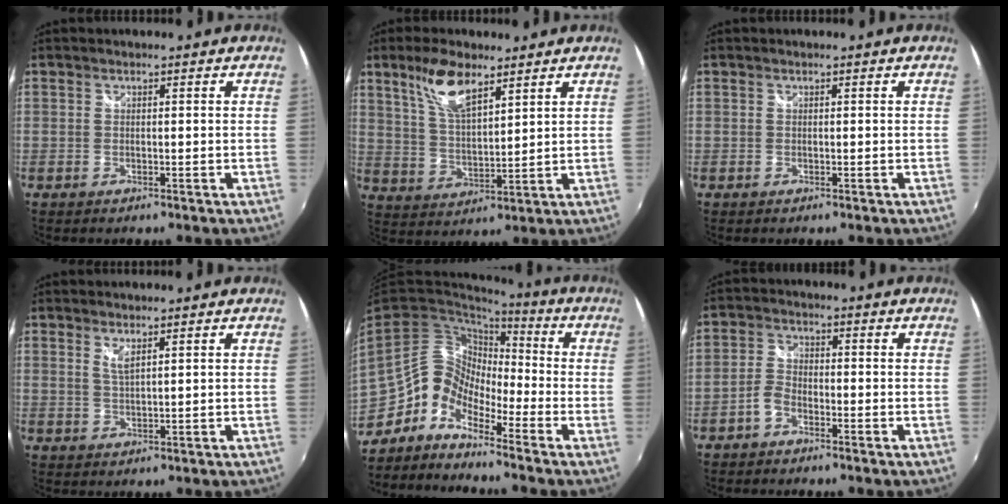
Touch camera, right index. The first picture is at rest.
{"total": 9.3, "force": [6.0, 3.2, 6.4], "torque": [-0.125, 0.009, 0.122]}
{"total": 0.0}
{"total": 2.0, "force": [1.3, 0.3, 1.5], "torque": [-0.029, -0.003, 0.022]}
{"total": 11.0, "force": [-6.2, 7.6, 4.9], "torque": [-0.093, 0.026, -0.146]}
{"total": 3.1, "force": [-2.1, 1.6, 1.7], "torque": [-0.044, 0.010, -0.043]}